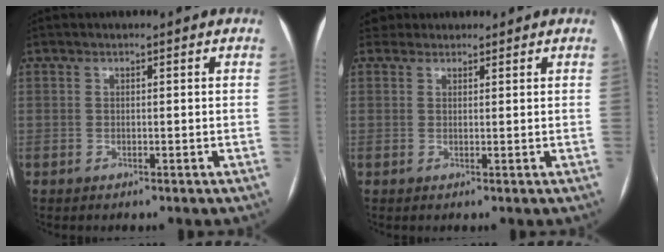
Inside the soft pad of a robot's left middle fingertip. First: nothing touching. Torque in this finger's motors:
{"motor_torque": [-0.10, 0.07, -0.03, -0.01]}